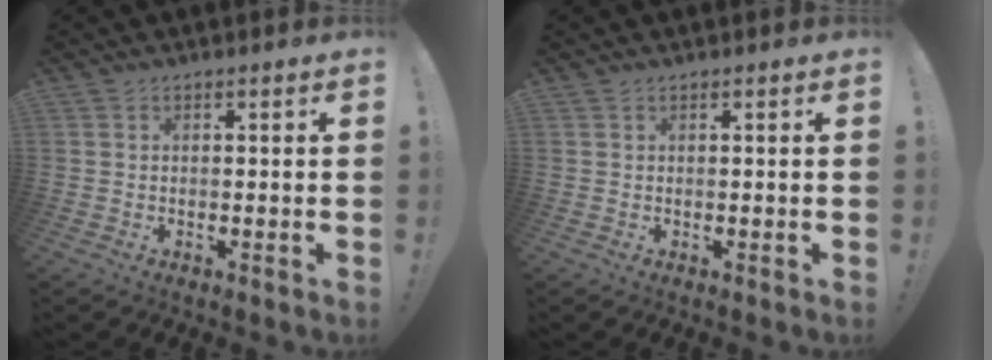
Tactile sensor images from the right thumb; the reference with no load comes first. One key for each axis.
{"total": 0.0}